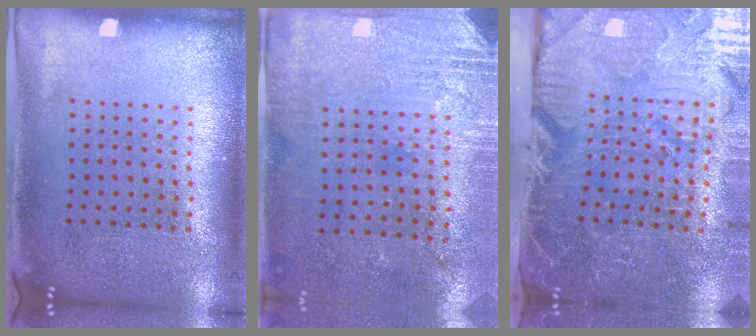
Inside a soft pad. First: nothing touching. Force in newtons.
{"total": 2.8, "press": 2.5, "slide": 1.4}
{"total": 4.1, "press": 4.0, "slide": 1.0}